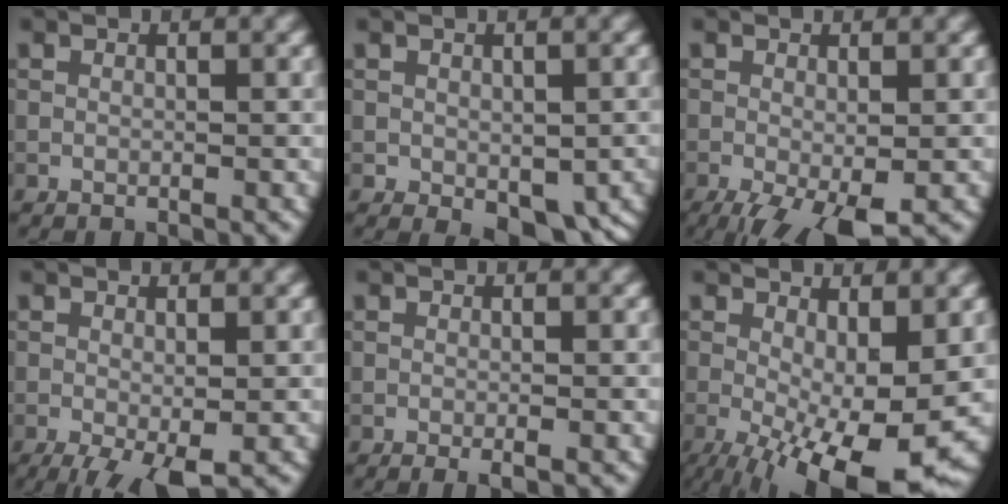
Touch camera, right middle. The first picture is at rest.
{"total": 4.7, "force": [-1.3, 2.9, 3.4], "torque": [-0.045, -0.021, -0.010]}
{"total": 5.2, "force": [-2.7, 1.4, 4.2], "torque": [-0.071, -0.011, -0.045]}
{"total": 3.5, "force": [-1.6, 0.9, 3.0], "torque": [-0.051, -0.009, -0.028]}
{"total": 1.0, "force": [-0.5, 0.1, 0.9], "torque": [-0.013, -0.007, -0.010]}
{"total": 11.7, "force": [-3.6, 4.0, 10.4], "torque": [-0.164, -0.018, -0.048]}